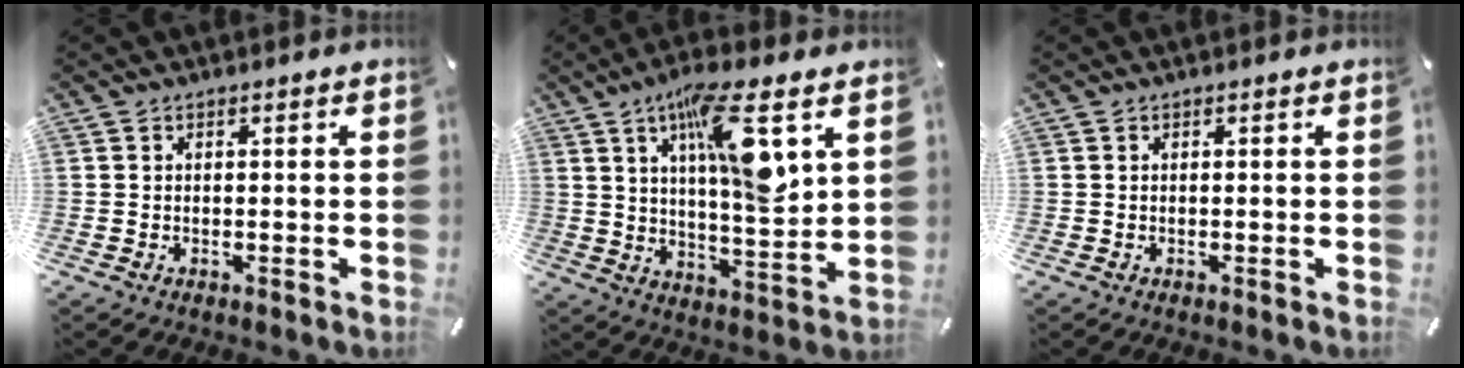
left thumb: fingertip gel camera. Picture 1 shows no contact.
{"total": 16.3, "force": [7.2, 4.6, 13.9], "torque": [-0.230, -0.026, 0.110]}
{"total": 0.0}